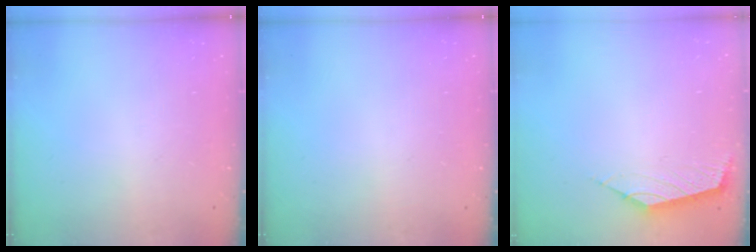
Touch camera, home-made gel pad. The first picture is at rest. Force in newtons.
{"total": 0.0}
{"total": 2.5, "press": 2.4, "slide": 0.6}